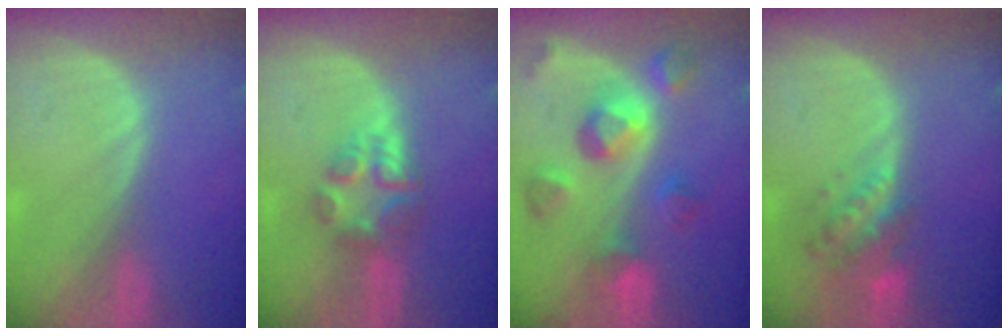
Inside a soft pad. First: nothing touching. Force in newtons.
{"total": 6.0, "press": 5.2, "slide": 3.1}
{"total": 9.5, "press": 8.6, "slide": 4.1}
{"total": 6.2, "press": 5.7, "slide": 2.3}